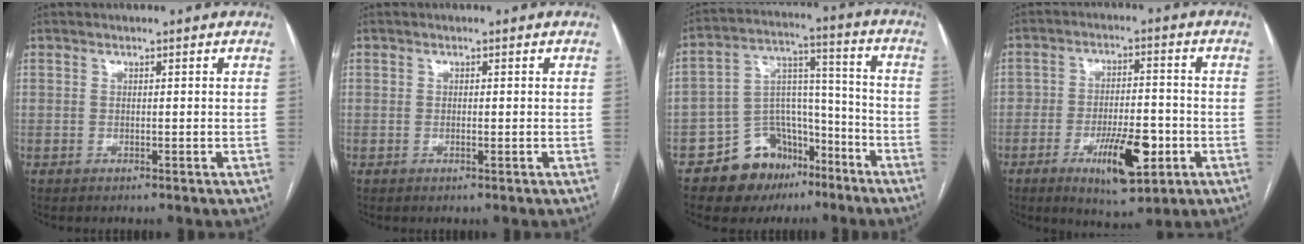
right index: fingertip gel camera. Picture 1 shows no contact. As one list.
[{"total": 0.6, "force": [0.0, 0.3, 0.5], "torque": [-0.011, -0.001, 0.000]}, {"total": 12.6, "force": [-8.3, 8.5, 4.3], "torque": [-0.061, 0.063, -0.128]}, {"total": 10.5, "force": [-4.1, 3.5, 9.0], "torque": [-0.144, -0.003, -0.059]}]